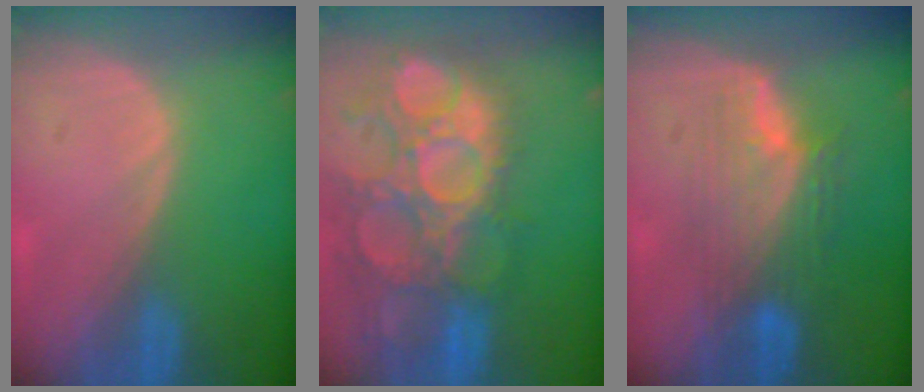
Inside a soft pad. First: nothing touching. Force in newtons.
{"total": 15.0, "press": 12.5, "slide": 8.2}
{"total": 7.6, "press": 7.3, "slide": 2.0}